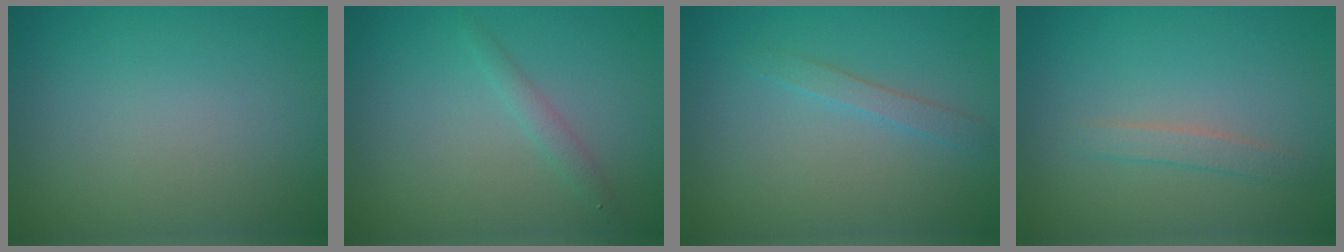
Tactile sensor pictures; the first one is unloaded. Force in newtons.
{"total": 1.3, "press": 1.3, "slide": 0.0}
{"total": 1.5, "press": 1.5, "slide": 0.1}
{"total": 1.3, "press": 1.3, "slide": 0.1}